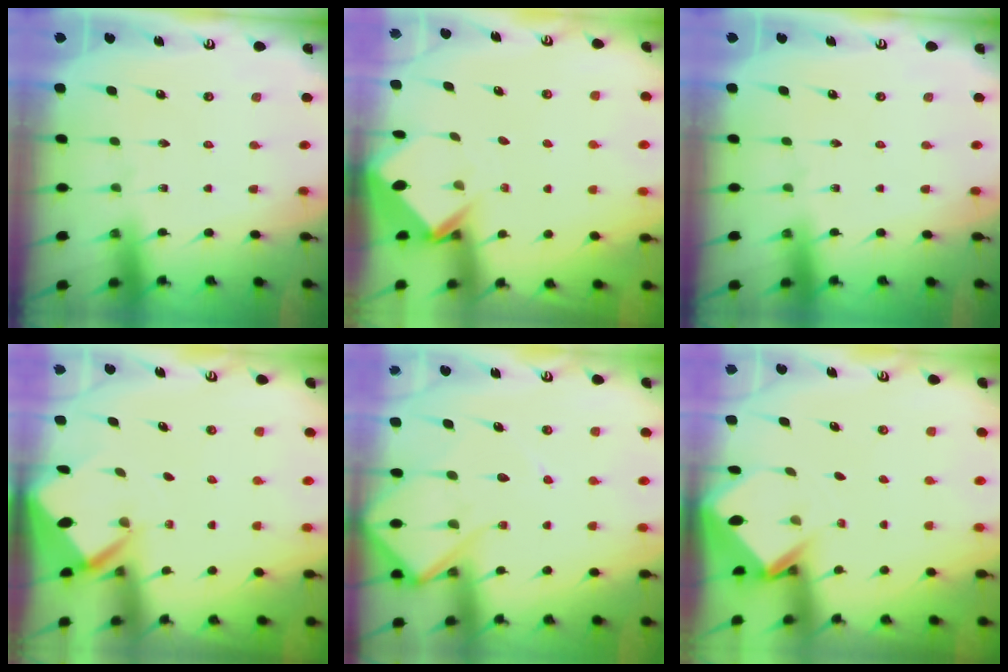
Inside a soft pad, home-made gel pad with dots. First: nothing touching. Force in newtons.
{"total": 3.7, "press": 3.7, "slide": 0.2}
{"total": 0.0}
{"total": 3.0, "press": 3.0, "slide": 0.2}
{"total": 10.3, "press": 10.2, "slide": 1.0}
{"total": 3.3, "press": 3.3, "slide": 0.2}